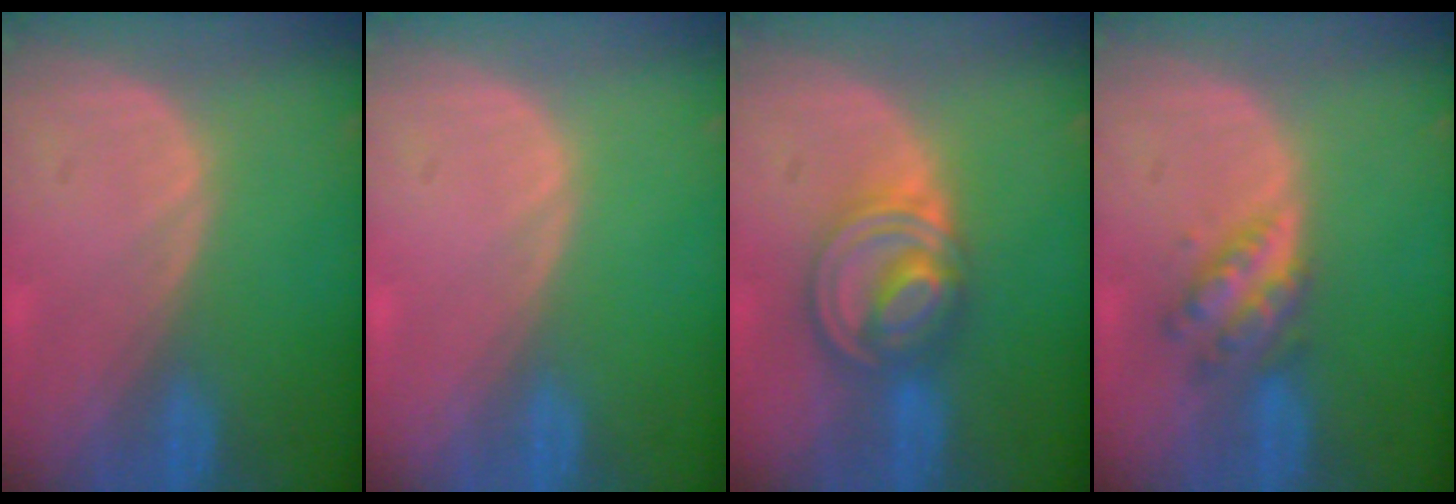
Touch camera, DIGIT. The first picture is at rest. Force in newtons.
{"total": 0.0}
{"total": 7.9, "press": 6.9, "slide": 3.9}
{"total": 4.6, "press": 4.6, "slide": 0.3}